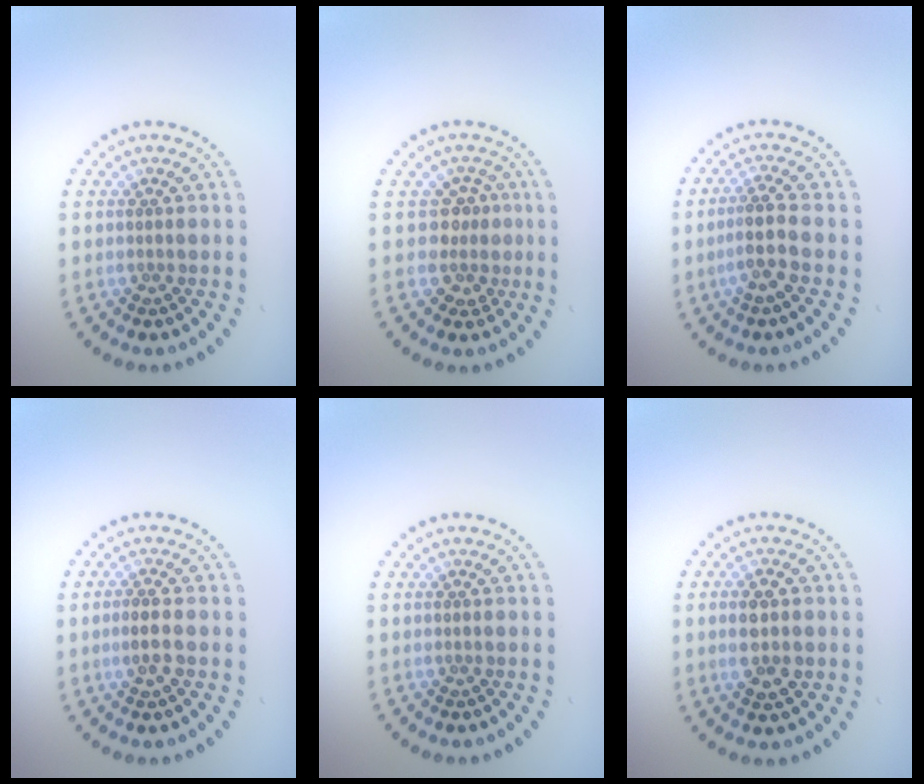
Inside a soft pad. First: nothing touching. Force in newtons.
{"total": 2.5, "press": 1.8, "slide": 1.7}
{"total": 2.6, "press": 2.2, "slide": 1.5}
{"total": 2.1, "press": 2.0, "slide": 0.4}
{"total": 0.0}
{"total": 3.3, "press": 3.3, "slide": 0.2}